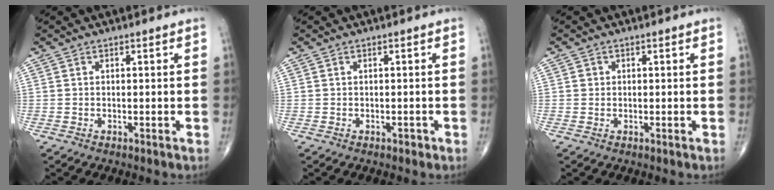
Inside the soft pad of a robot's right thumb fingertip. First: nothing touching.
{"total": 0.6, "force": [-0.3, 0.4, 0.3], "torque": [-0.002, 0.001, -0.005]}
{"total": 1.5, "force": [0.2, 1.4, 0.4], "torque": [-0.001, 0.002, 0.001]}